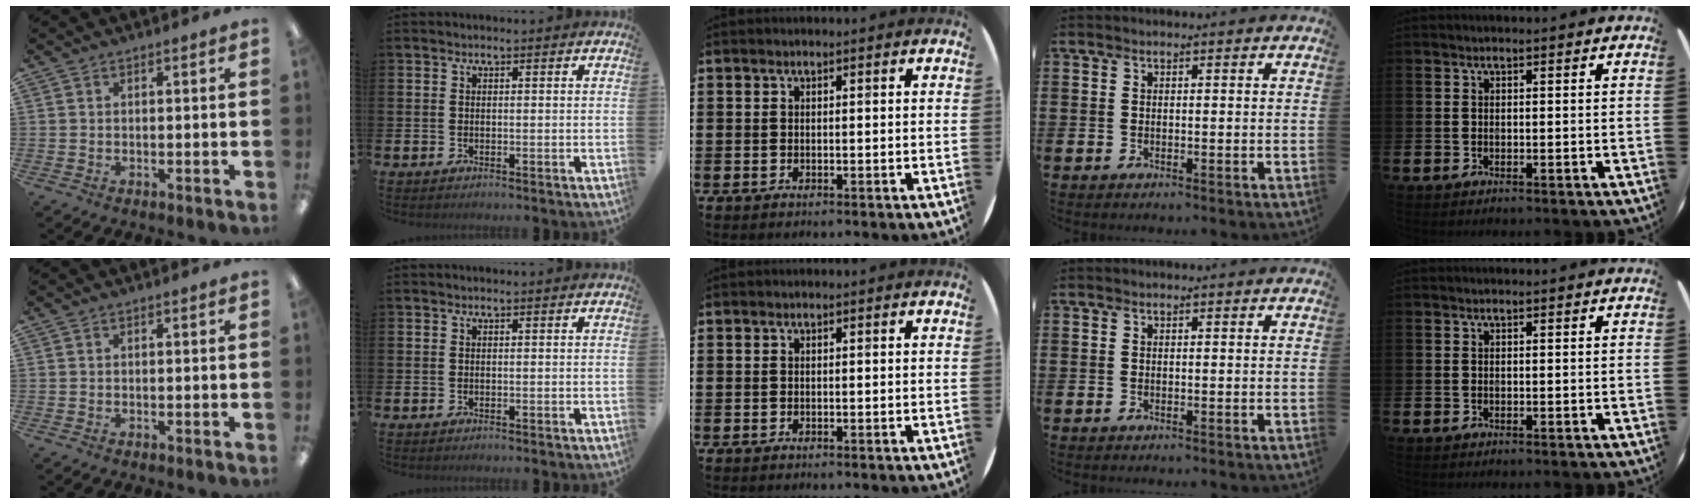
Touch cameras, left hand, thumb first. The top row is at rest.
{}